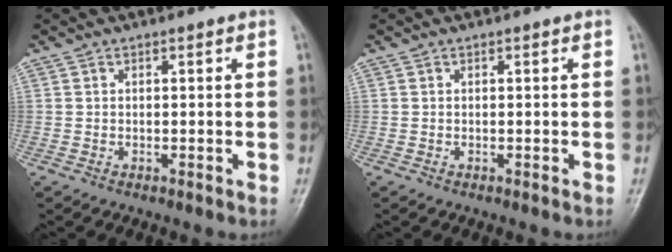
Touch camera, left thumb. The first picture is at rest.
{"total": 0.0}